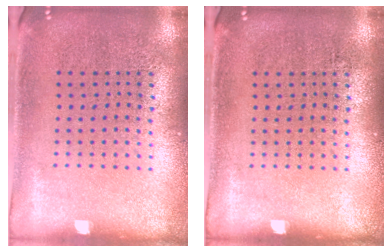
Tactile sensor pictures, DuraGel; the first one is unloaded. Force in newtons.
{"total": 0.0}